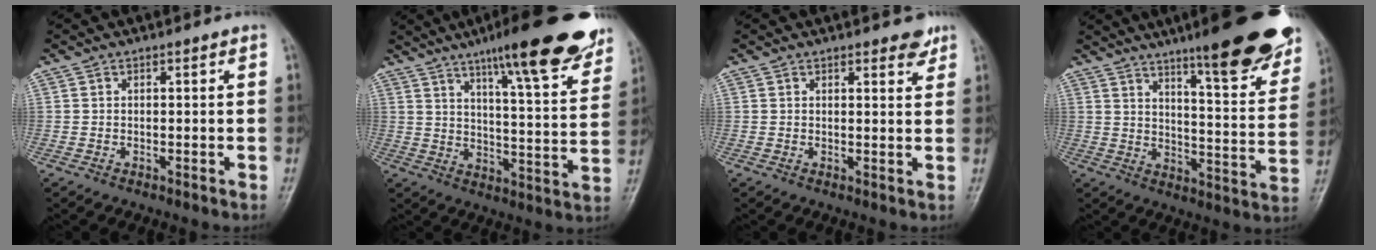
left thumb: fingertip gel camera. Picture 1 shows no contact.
{"total": 19.5, "force": [13.2, 3.7, 13.9], "torque": [-0.163, -0.051, 0.179]}
{"total": 3.1, "force": [2.3, 1.2, 1.7], "torque": [-0.006, -0.013, 0.027]}
{"total": 21.2, "force": [14.5, 3.9, 14.9], "torque": [-0.170, -0.070, 0.201]}